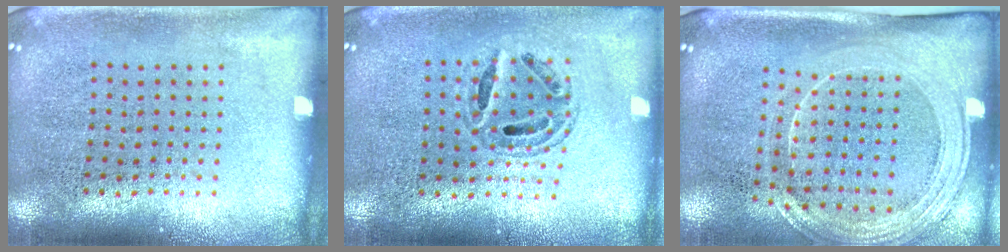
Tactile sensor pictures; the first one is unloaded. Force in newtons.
{"total": 0.7, "press": 0.7, "slide": 0.2}
{"total": 2.1, "press": 1.8, "slide": 1.1}